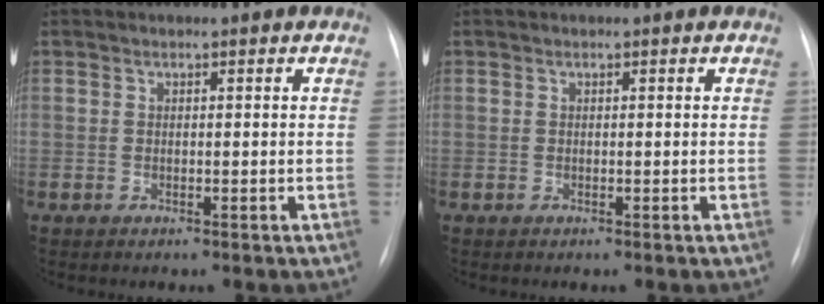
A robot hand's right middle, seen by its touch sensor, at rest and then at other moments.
{"total": 0.0}